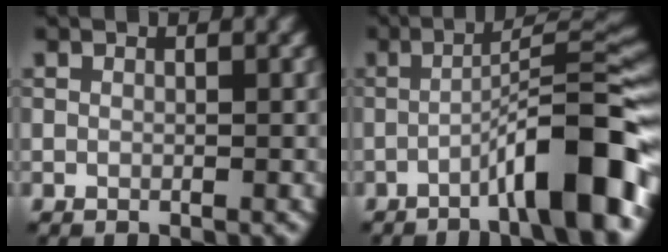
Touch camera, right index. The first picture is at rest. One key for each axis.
{"total": 9.7, "fx": -4.3, "fy": 1.5, "fz": 8.6, "tx": -0.114, "ty": 0.025, "tz": -0.073}